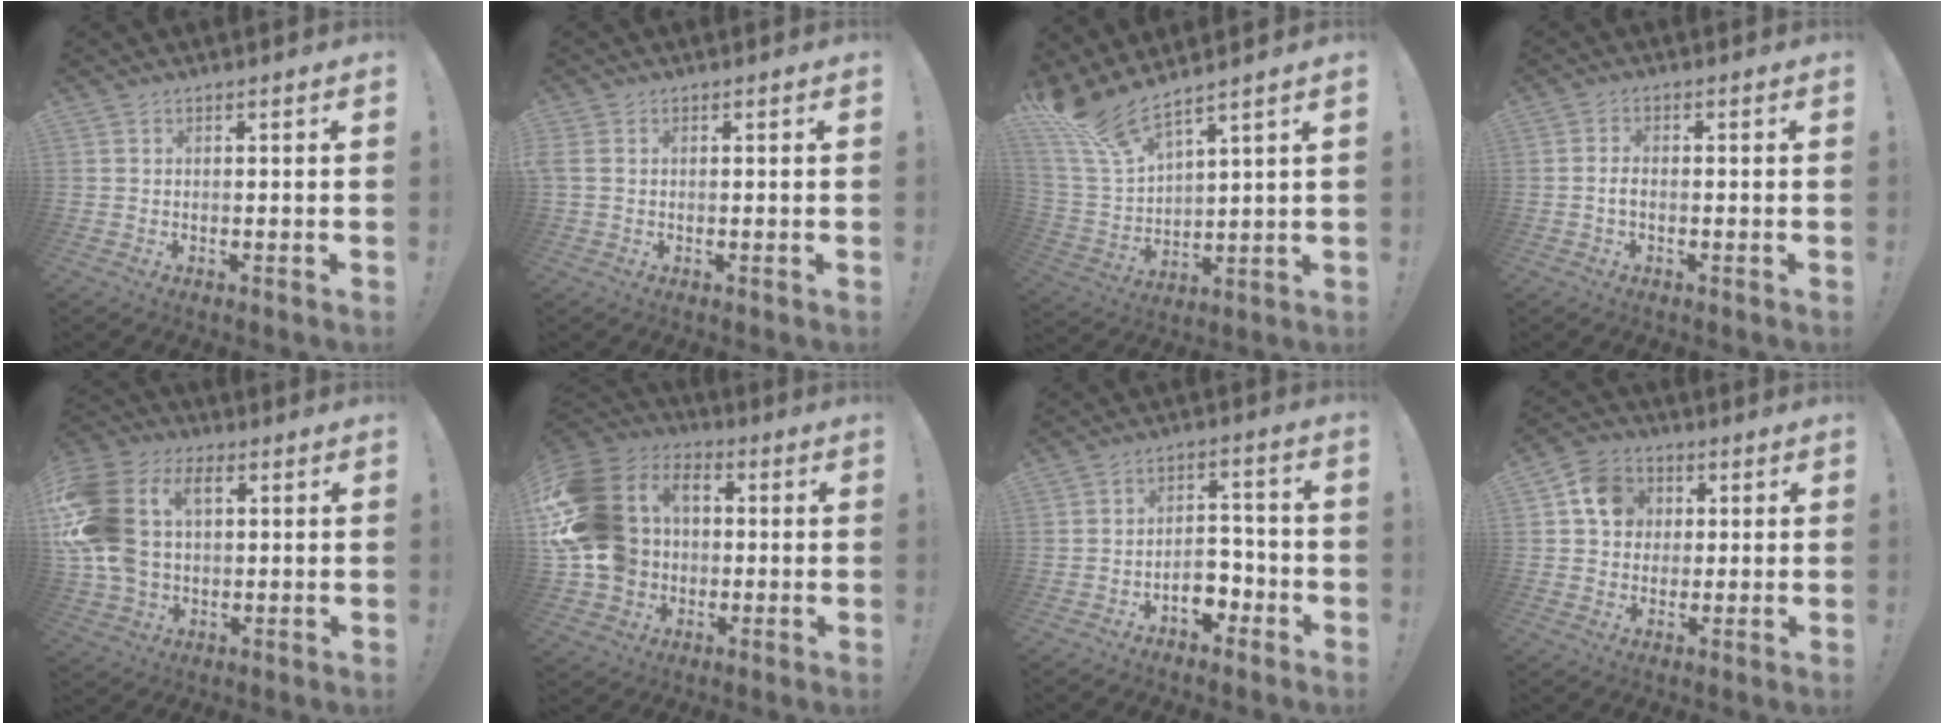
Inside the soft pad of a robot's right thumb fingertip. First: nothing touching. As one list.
[{"total": 1.8, "force": [0.4, 1.4, 1.1], "torque": [-0.037, 0.005, 0.009]}, {"total": 12.0, "force": [10.1, 2.6, 6.0], "torque": [-0.137, -0.069, 0.187]}, {"total": 2.3, "force": [-0.8, 1.1, 1.9], "torque": [-0.040, 0.010, -0.013]}, {"total": 19.5, "force": [4.6, 14.0, 12.8], "torque": [-0.277, -0.004, 0.086]}, {"total": 20.4, "force": [1.8, 17.1, 10.9], "torque": [-0.224, 0.006, 0.054]}, {"total": 8.0, "force": [-3.6, 5.5, 4.5], "torque": [-0.069, 0.022, -0.060]}, {"total": 10.5, "force": [2.6, 9.2, 4.3], "torque": [-0.055, 0.003, 0.052]}]